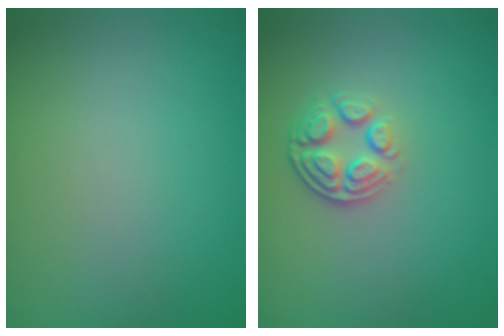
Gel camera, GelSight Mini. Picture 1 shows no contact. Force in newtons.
{"total": 3.5, "press": 2.6, "slide": 2.4}